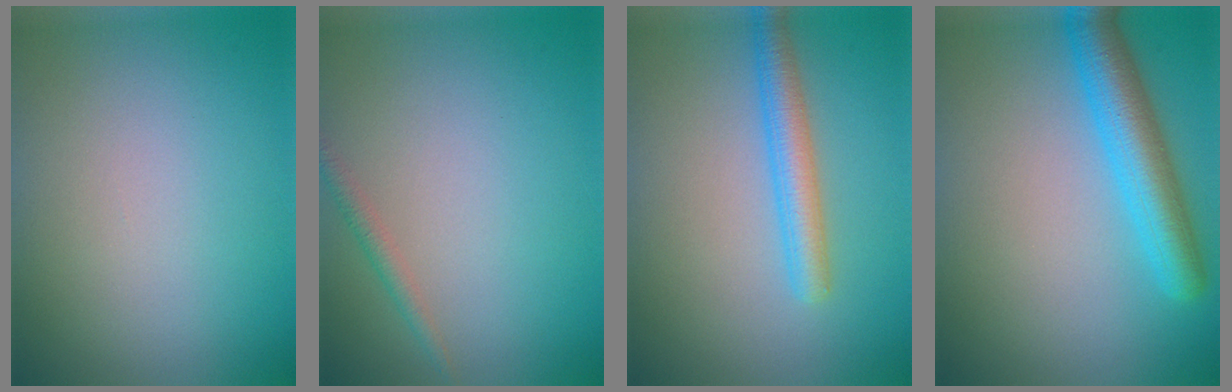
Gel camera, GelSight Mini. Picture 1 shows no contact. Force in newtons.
{"total": 1.2, "press": 1.2, "slide": 0.0}
{"total": 3.2, "press": 3.2, "slide": 0.1}
{"total": 5.4, "press": 5.4, "slide": 0.2}